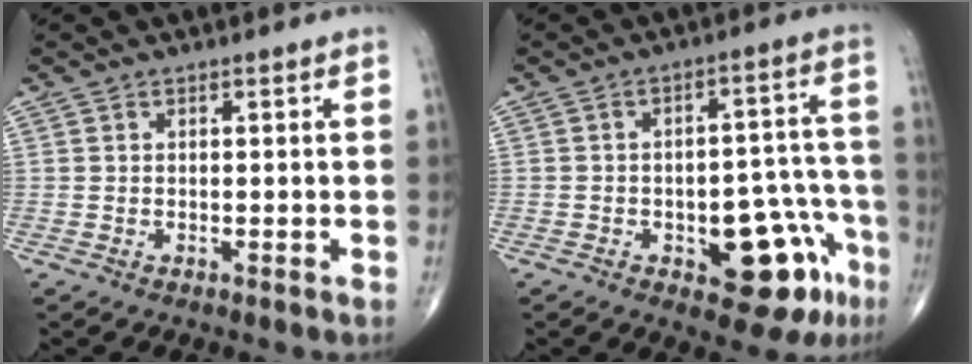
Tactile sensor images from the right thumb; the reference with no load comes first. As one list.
[{"total": 14.1, "force": [-6.3, 6.8, 10.7], "torque": [-0.087, 0.054, -0.070]}]